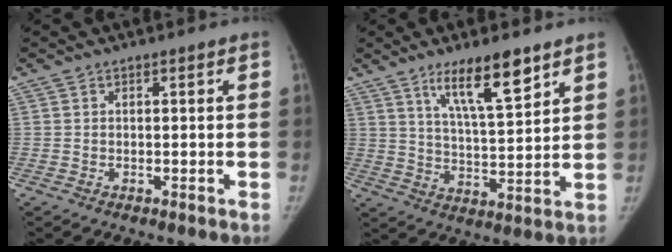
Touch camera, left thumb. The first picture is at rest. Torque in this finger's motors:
{"motor_torque": [1.07, 0.48, 0.66, -0.86, 0.26]}